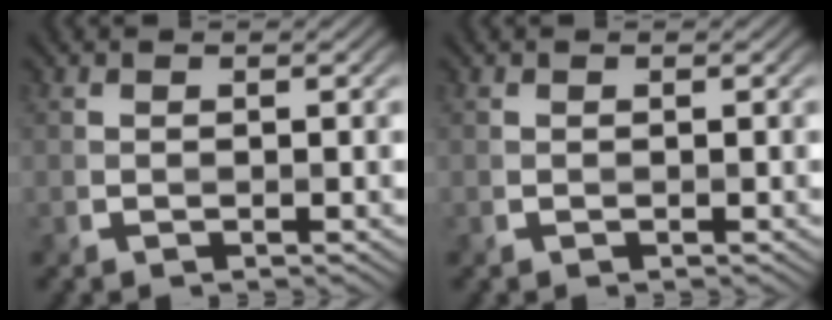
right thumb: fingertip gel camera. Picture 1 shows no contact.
{"total": 0.0}